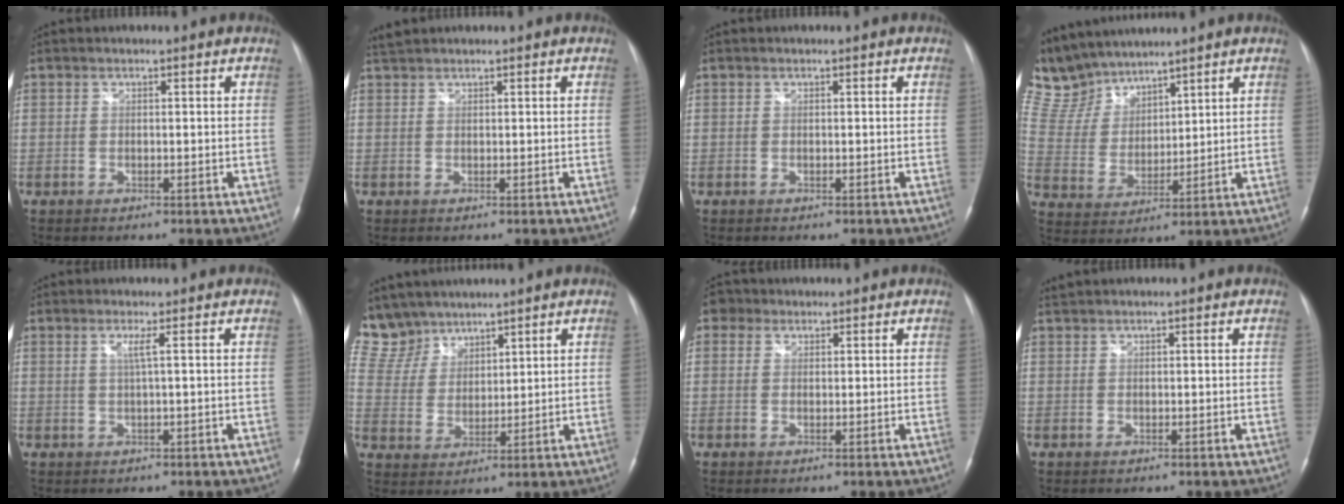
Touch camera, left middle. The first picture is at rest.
{"total": 1.4, "force": [1.4, 0.0, 0.3], "torque": [-0.012, 0.016, 0.033]}
{"total": 0.0}
{"total": 9.9, "force": [9.4, 2.8, 1.4], "torque": [-0.054, 0.017, 0.207]}
{"total": 1.5, "force": [0.4, -0.6, 1.4], "torque": [-0.032, 0.000, 0.008]}
{"total": 9.5, "force": [8.2, 4.7, 0.3], "torque": [-0.016, 0.012, 0.177]}
{"total": 2.4, "force": [1.1, 2.1, 0.5], "torque": [-0.007, 0.012, 0.017]}
{"total": 0.7, "force": [0.7, -0.1, 0.1], "torque": [-0.008, 0.016, 0.019]}